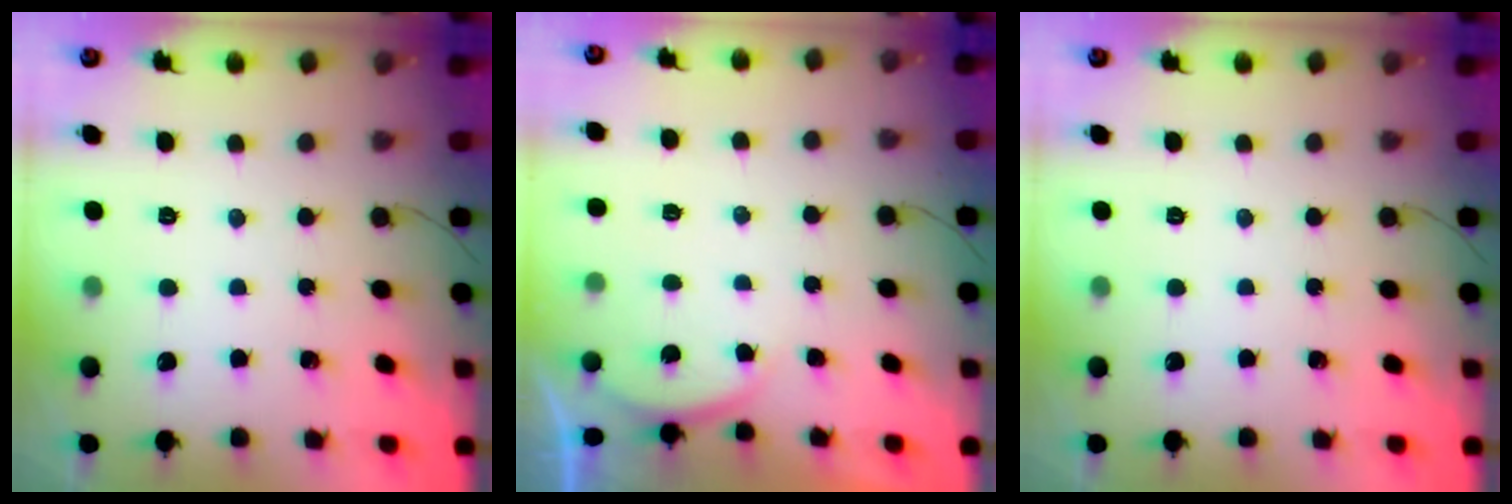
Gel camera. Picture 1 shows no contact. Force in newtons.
{"total": 2.8, "press": 2.7, "slide": 0.6}
{"total": 0.0}